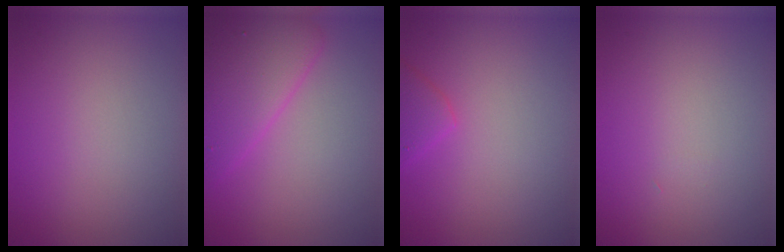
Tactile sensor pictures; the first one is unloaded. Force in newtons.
{"total": 4.8, "press": 4.8, "slide": 0.1}
{"total": 1.9, "press": 1.9, "slide": 0.1}
{"total": 0.0}